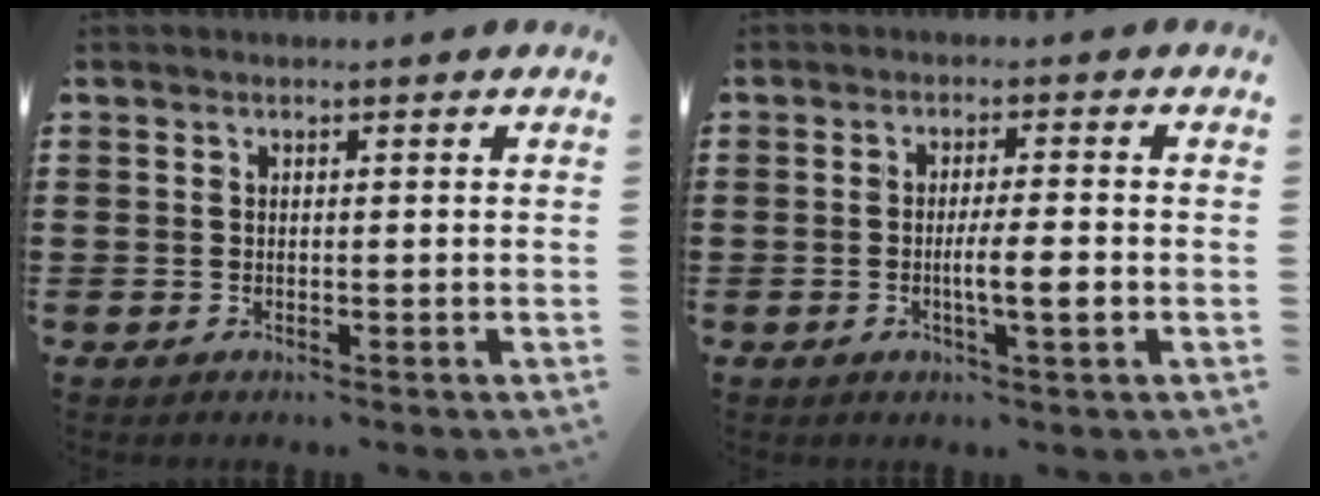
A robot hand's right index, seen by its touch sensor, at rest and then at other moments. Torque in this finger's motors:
{"motor_torque": [1.03, -0.31, 0.30, 0.12]}